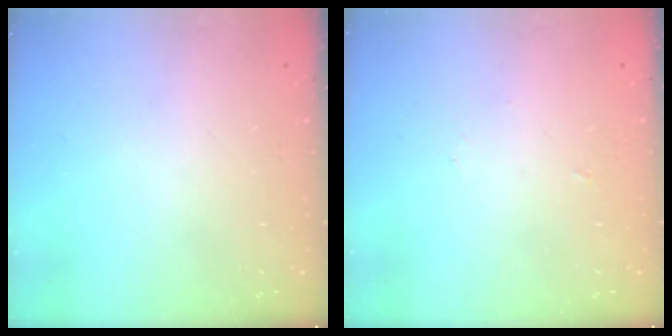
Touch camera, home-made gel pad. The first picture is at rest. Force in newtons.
{"total": 2.5, "press": 2.5, "slide": 0.2}